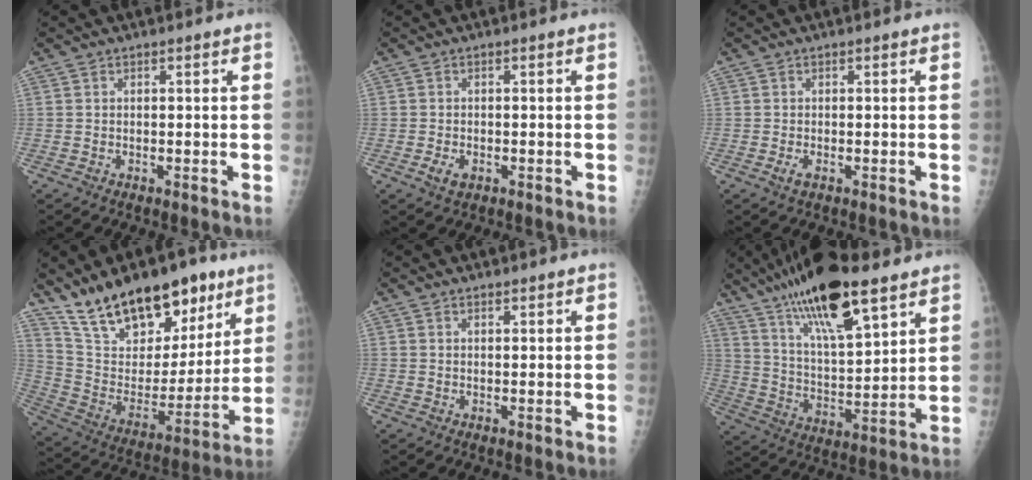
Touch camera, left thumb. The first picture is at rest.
{"total": 2.4, "force": [-0.9, 1.6, 1.6], "torque": [-0.029, -0.001, -0.013]}
{"total": 1.3, "force": [-0.4, 0.6, 1.0], "torque": [-0.024, -0.003, -0.009]}
{"total": 23.1, "force": [16.1, 10.8, 12.5], "torque": [-0.166, -0.070, 0.277]}
{"total": 0.9, "force": [0.8, 0.4, 0.2], "torque": [-0.003, -0.006, 0.011]}
{"total": 21.0, "force": [13.8, 6.1, 14.7], "torque": [-0.245, -0.050, 0.243]}